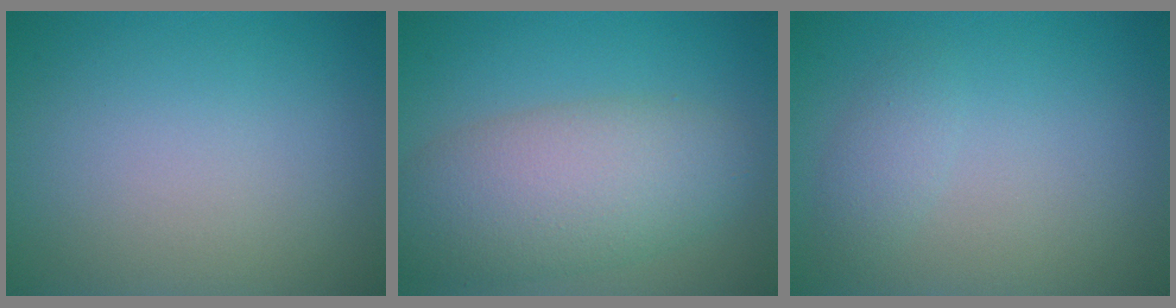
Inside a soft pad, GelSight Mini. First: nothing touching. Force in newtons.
{"total": 7.2, "press": 7.2, "slide": 0.1}
{"total": 1.5, "press": 1.5, "slide": 0.1}